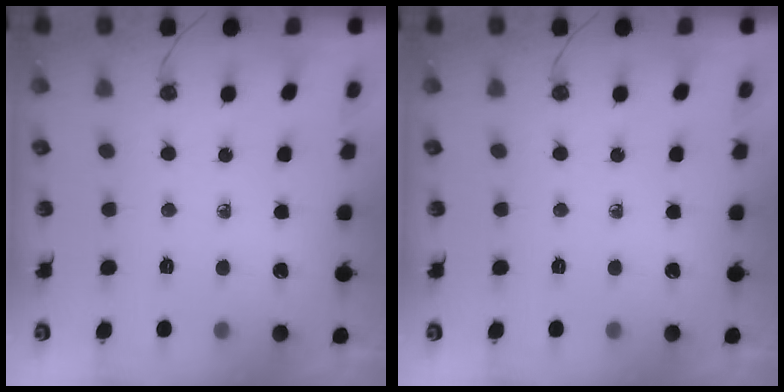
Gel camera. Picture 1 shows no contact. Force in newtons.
{"total": 0.0}